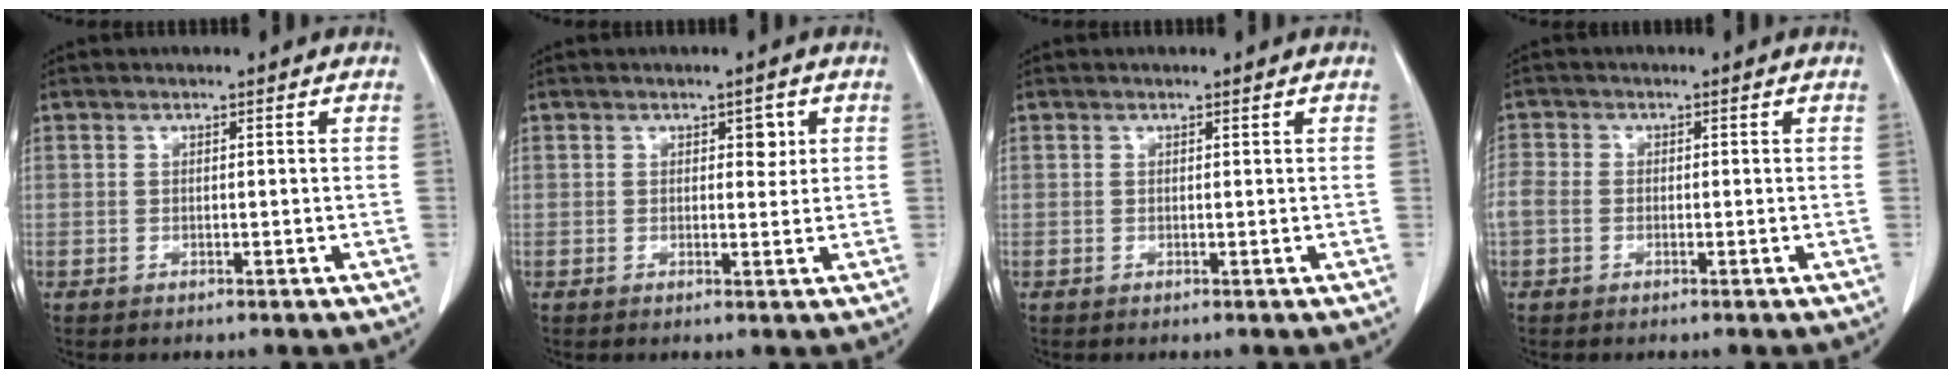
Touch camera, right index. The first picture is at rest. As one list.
[{"total": 2.2, "force": [0.9, 1.2, 1.6], "torque": [-0.016, 0.002, 0.011]}, {"total": 0.0}, {"total": 3.0, "force": [-0.4, 2.5, 1.6], "torque": [-0.051, 0.015, -0.009]}]